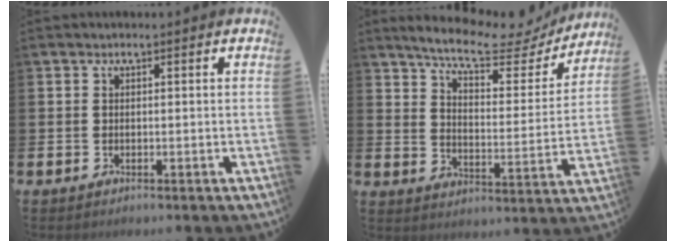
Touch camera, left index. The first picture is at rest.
{"total": 8.3, "force": [7.4, 1.8, 3.4], "torque": [-0.086, -0.052, 0.122]}